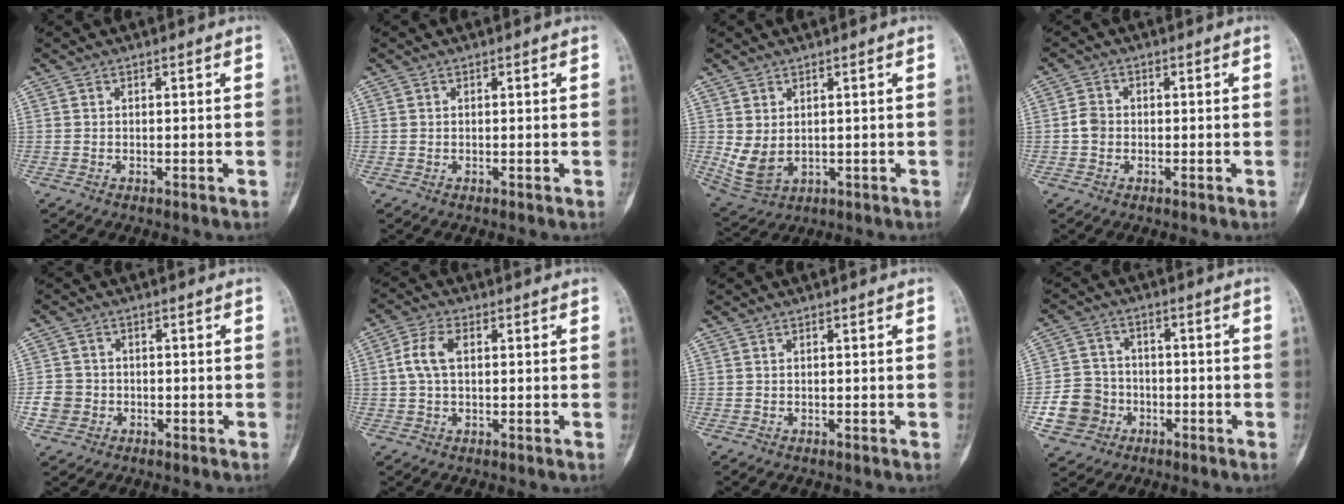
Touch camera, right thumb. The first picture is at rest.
{"total": 0.0}
{"total": 5.9, "force": [0.6, 4.1, 4.3], "torque": [-0.081, -0.009, 0.033]}
{"total": 2.8, "force": [-0.5, 2.3, 1.4], "torque": [-0.020, 0.007, -0.014]}
{"total": 4.1, "force": [-1.2, 3.8, 1.0], "torque": [-0.005, 0.014, -0.023]}
{"total": 5.5, "force": [0.8, 3.1, 4.5], "torque": [-0.103, 0.015, 0.013]}
{"total": 0.0}
{"total": 8.9, "force": [-3.0, 8.0, 2.4], "torque": [-0.028, 0.022, -0.052]}